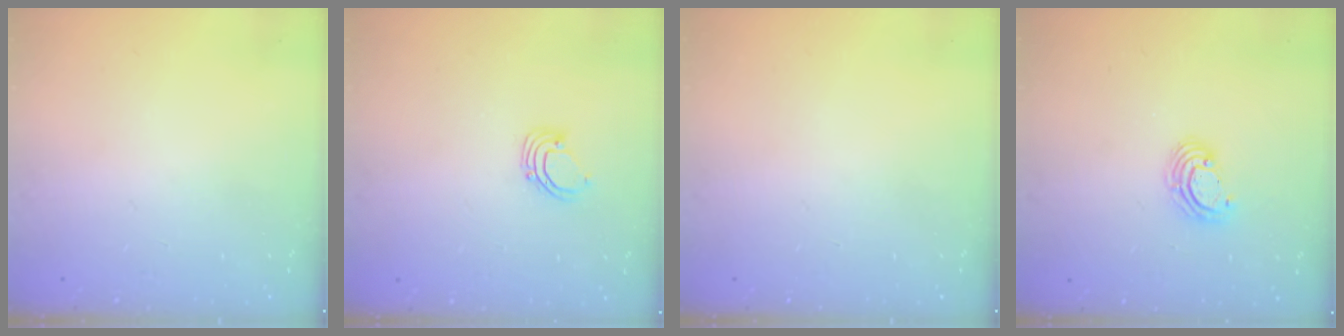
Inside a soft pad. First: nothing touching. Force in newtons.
{"total": 2.9, "press": 2.9, "slide": 0.3}
{"total": 0.0}
{"total": 4.0, "press": 3.9, "slide": 0.2}